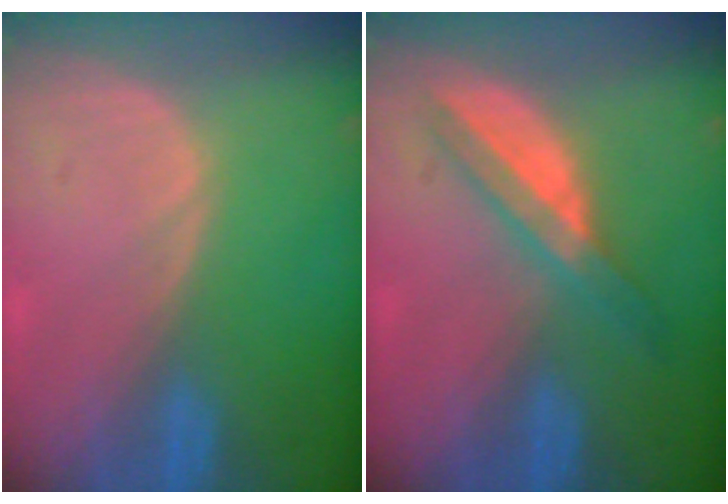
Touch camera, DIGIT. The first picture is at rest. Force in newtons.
{"total": 6.0, "press": 5.2, "slide": 2.9}